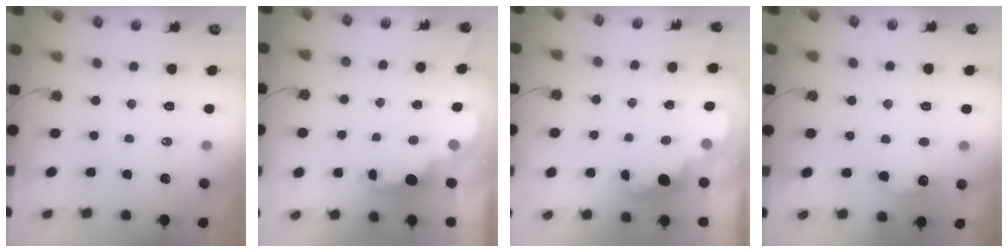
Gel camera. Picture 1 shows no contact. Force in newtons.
{"total": 2.1, "press": 1.9, "slide": 0.8}
{"total": 2.3, "press": 2.2, "slide": 0.6}
{"total": 10.0, "press": 10.0, "slide": 0.8}